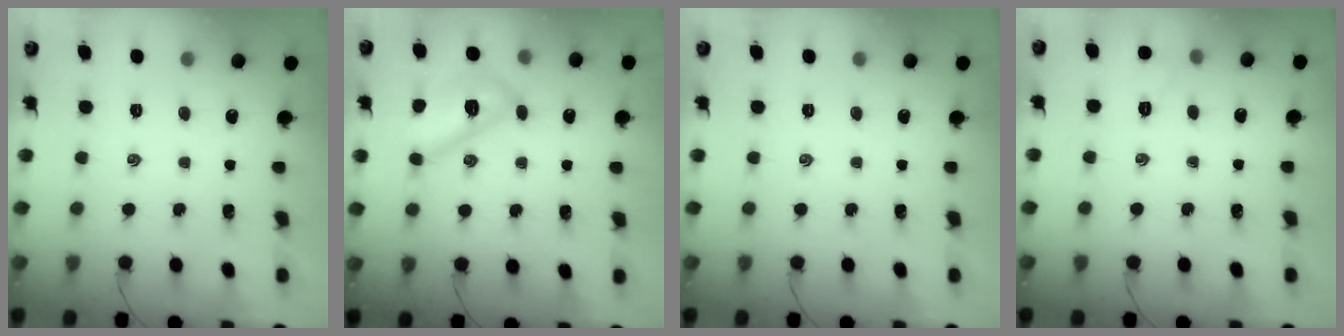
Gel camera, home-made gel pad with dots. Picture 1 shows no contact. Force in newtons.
{"total": 10.5, "press": 10.5, "slide": 0.3}
{"total": 0.0}
{"total": 5.2, "press": 5.0, "slide": 1.4}